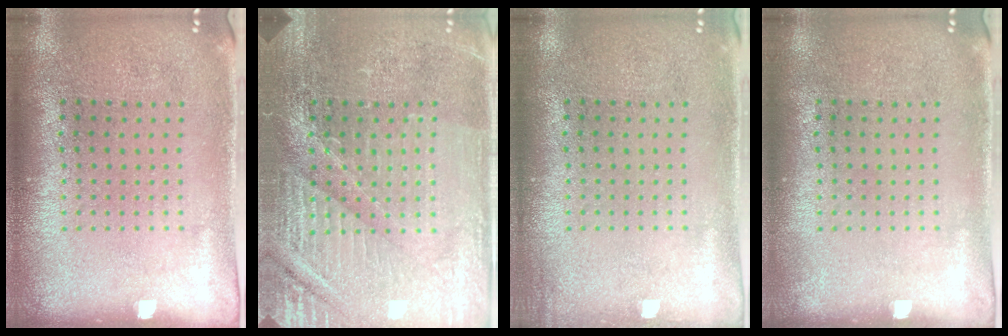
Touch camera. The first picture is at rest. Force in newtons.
{"total": 4.2, "press": 4.1, "slide": 1.2}
{"total": 0.8, "press": 0.7, "slide": 0.1}
{"total": 0.0}